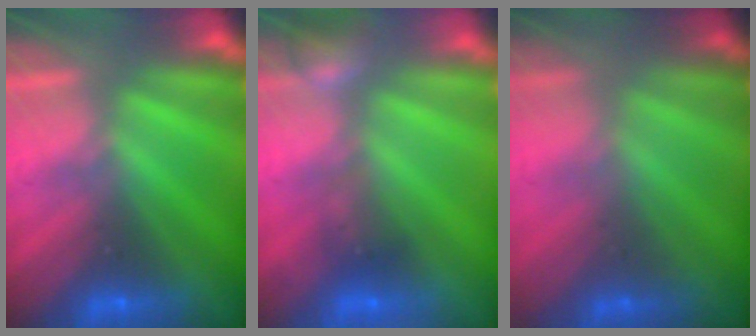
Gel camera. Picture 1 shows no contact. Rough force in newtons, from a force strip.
{"total": 2.4}
{"total": 1.7}